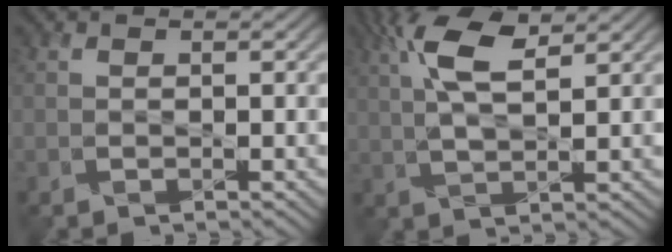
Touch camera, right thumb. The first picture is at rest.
{"total": 7.8, "force": [3.4, 2.5, 6.6], "torque": [-0.145, 0.012, 0.068]}